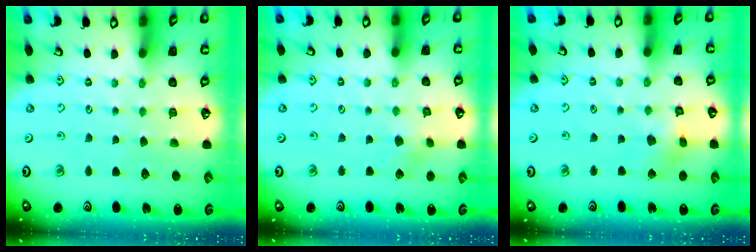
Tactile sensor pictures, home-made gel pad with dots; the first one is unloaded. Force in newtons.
{"total": 2.6, "press": 2.6, "slide": 0.4}
{"total": 4.8, "press": 4.7, "slide": 0.6}